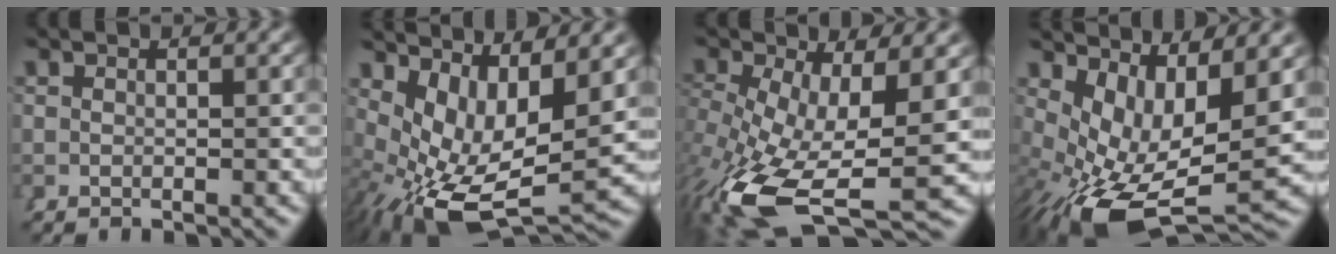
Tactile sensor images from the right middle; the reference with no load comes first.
{"total": 10.5, "force": [-1.0, 6.8, 7.9], "torque": [-0.159, -0.049, 0.006]}
{"total": 10.3, "force": [-3.6, 5.1, 8.1], "torque": [-0.167, -0.070, -0.021]}
{"total": 10.3, "force": [-1.4, 6.1, 8.2], "torque": [-0.148, -0.048, 0.000]}